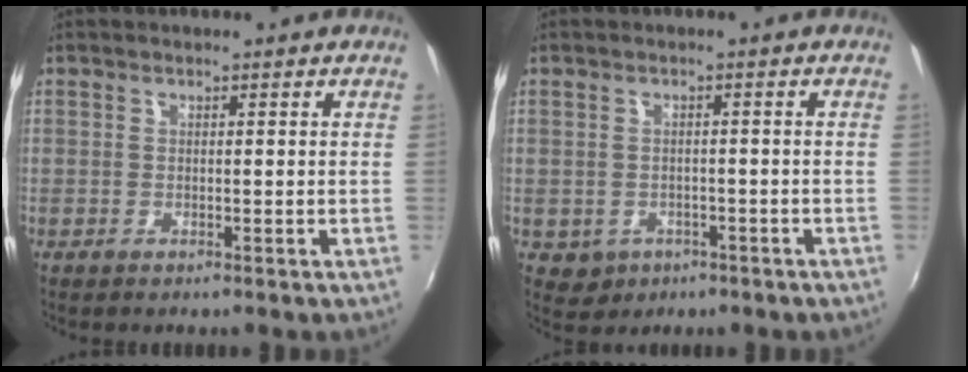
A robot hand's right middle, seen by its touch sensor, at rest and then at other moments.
{"total": 4.5, "force": [-1.7, 4.0, 1.4], "torque": [-0.043, -0.003, -0.010]}